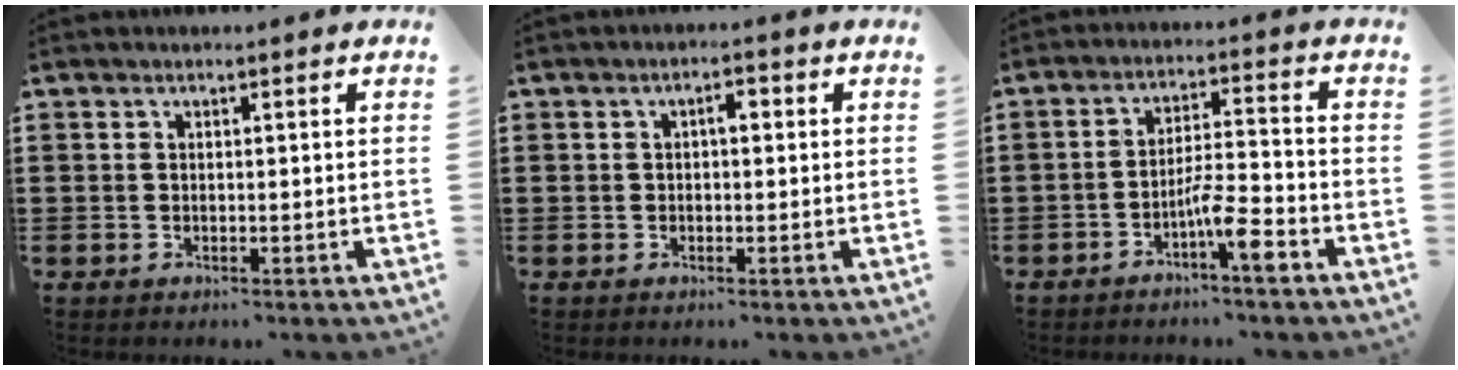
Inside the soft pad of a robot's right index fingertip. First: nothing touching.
{"total": 1.8, "force": [0.1, 0.9, 1.6], "torque": [-0.023, 0.003, -0.001]}
{"total": 6.9, "force": [-3.8, 1.0, 5.7], "torque": [-0.106, 0.002, -0.070]}